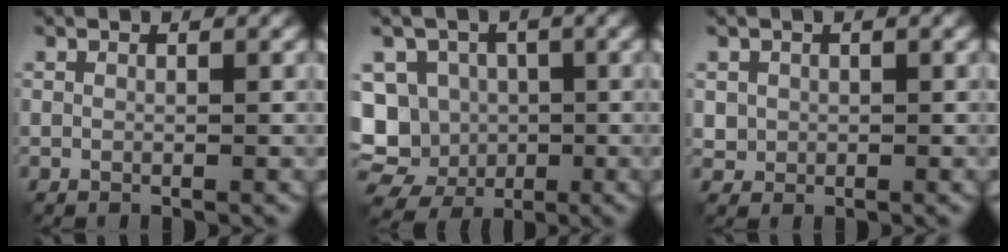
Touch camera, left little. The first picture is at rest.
{"total": 11.5, "force": [-1.8, 10.5, 4.5], "torque": [-0.093, 0.009, -0.058]}
{"total": 1.2, "force": [0.1, 1.2, 0.1], "torque": [0.002, -0.006, 0.007]}